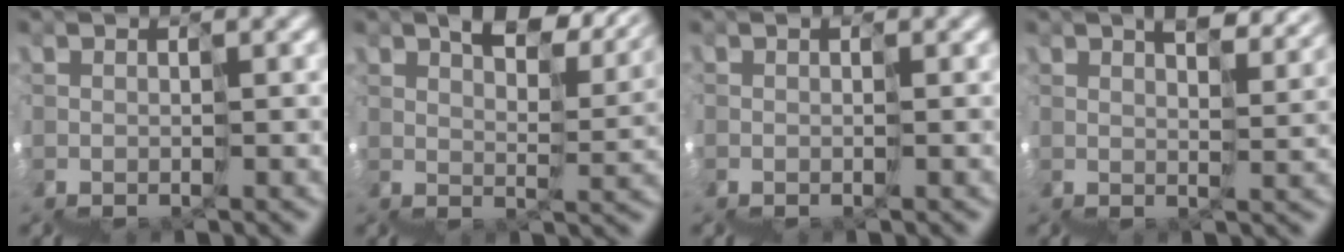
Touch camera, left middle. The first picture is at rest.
{"total": 8.2, "force": [6.9, 2.6, 3.6], "torque": [-0.043, 0.035, 0.108]}
{"total": 0.8, "force": [-0.6, 0.5, 0.2], "torque": [0.004, -0.002, -0.016]}
{"total": 6.6, "force": [5.1, 2.5, 3.2], "torque": [-0.032, 0.030, 0.082]}